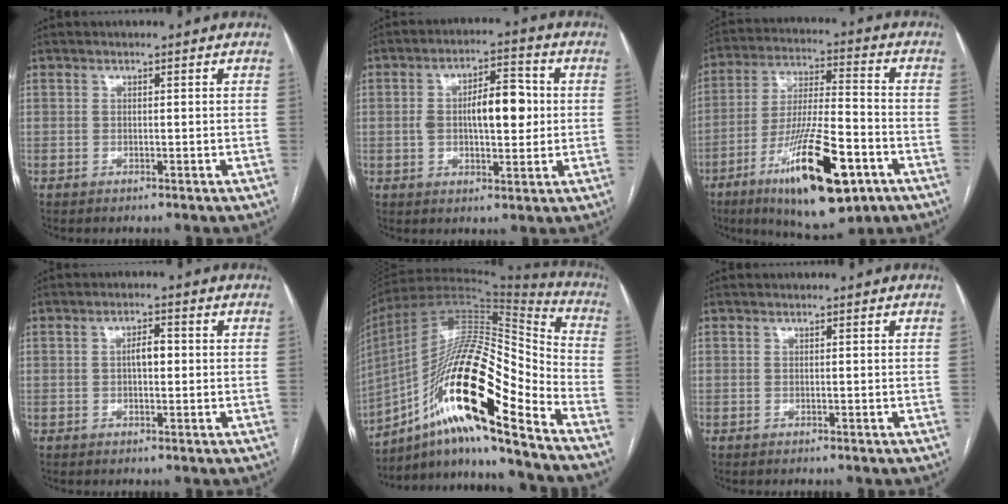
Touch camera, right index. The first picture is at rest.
{"total": 9.7, "force": [0.5, 3.6, 9.0], "torque": [-0.149, 0.019, 0.010]}
{"total": 19.4, "force": [-9.4, 4.2, 16.4], "torque": [-0.288, -0.022, -0.148]}
{"total": 2.8, "force": [0.1, 1.0, 2.6], "torque": [-0.042, 0.006, 0.000]}
{"total": 24.6, "force": [-12.9, 4.0, 20.6], "torque": [-0.381, 0.003, -0.226]}
{"total": 0.0}